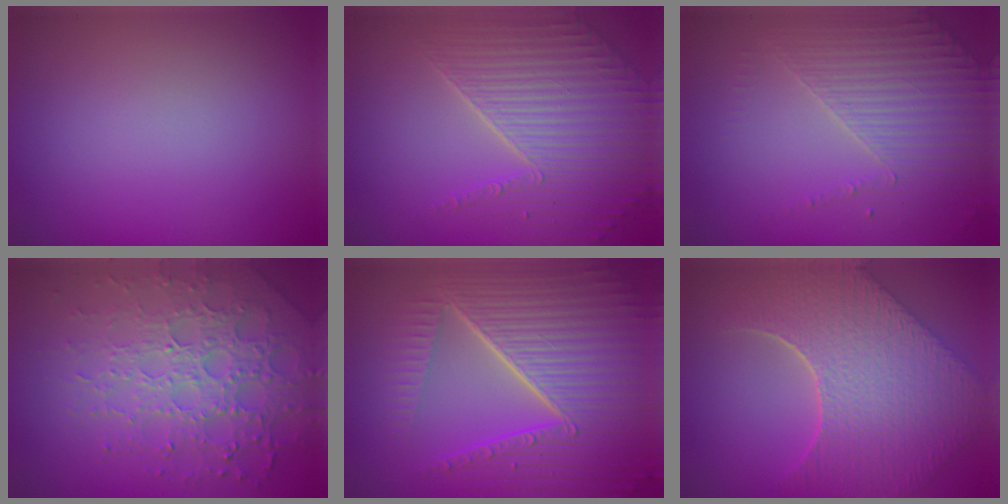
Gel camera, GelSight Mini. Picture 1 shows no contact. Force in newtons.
{"total": 4.5, "press": 4.3, "slide": 1.3}
{"total": 4.3, "press": 3.2, "slide": 2.9}
{"total": 6.5, "press": 4.9, "slide": 4.2}
{"total": 10.6, "press": 6.6, "slide": 8.3}
{"total": 9.6, "press": 7.0, "slide": 6.7}